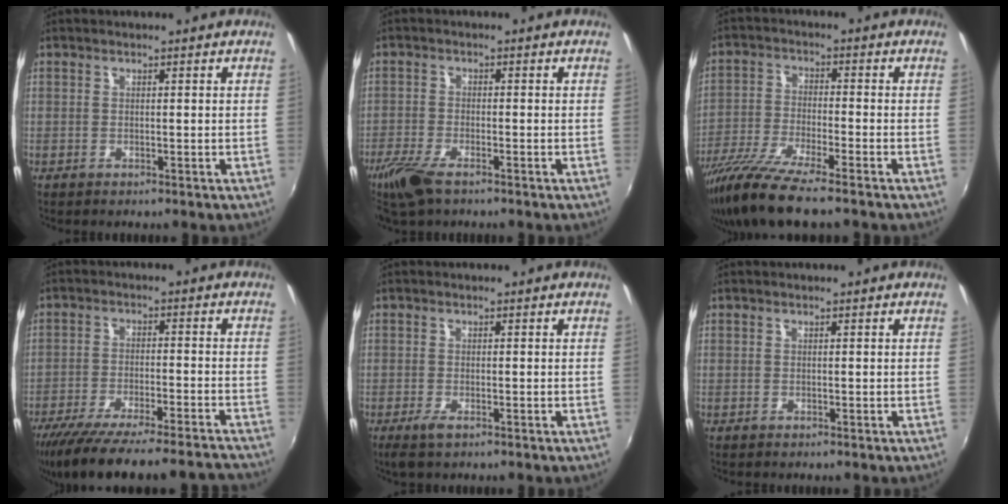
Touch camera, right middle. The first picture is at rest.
{"total": 7.0, "force": [-5.0, 2.2, 4.5], "torque": [-0.121, -0.022, -0.100]}
{"total": 12.9, "force": [-10.0, 1.3, 8.0], "torque": [-0.175, -0.040, -0.188]}
{"total": 20.4, "force": [-18.3, 1.5, 8.9], "torque": [-0.163, -0.036, -0.271]}
{"total": 2.3, "force": [-1.4, 0.5, 1.8], "torque": [-0.036, -0.010, -0.024]}
{"total": 0.0}